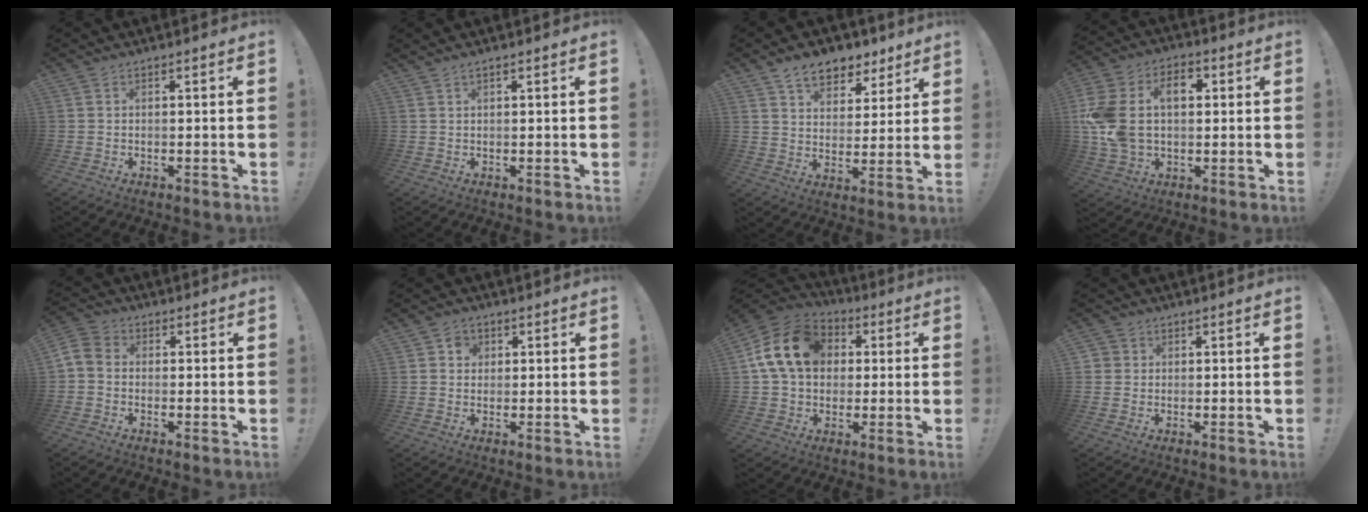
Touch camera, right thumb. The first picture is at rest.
{"total": 0.9, "force": [0.7, 0.2, 0.5], "torque": [-0.017, 0.002, 0.015]}
{"total": 9.8, "force": [7.2, 5.7, 3.5], "torque": [-0.053, -0.045, 0.135]}
{"total": 17.9, "force": [3.2, 12.3, 12.6], "torque": [-0.260, -0.002, 0.056]}
{"total": 4.8, "force": [-1.2, 3.7, 2.9], "torque": [-0.064, 0.012, -0.017]}
{"total": 3.3, "force": [0.8, 3.0, 0.9], "torque": [-0.013, 0.003, 0.013]}
{"total": 17.2, "force": [3.9, 13.4, 10.1], "torque": [-0.172, 0.011, 0.079]}
{"total": 2.1, "force": [0.2, 2.1, 0.5], "torque": [-0.007, 0.003, 0.004]}